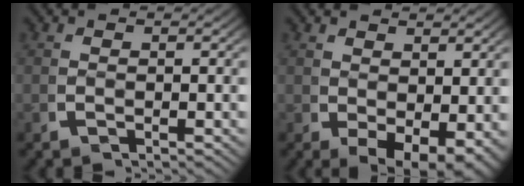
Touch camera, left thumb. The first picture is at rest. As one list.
[{"total": 4.6, "force": [-0.9, 3.2, 3.3], "torque": [-0.064, -0.046, 0.014]}]